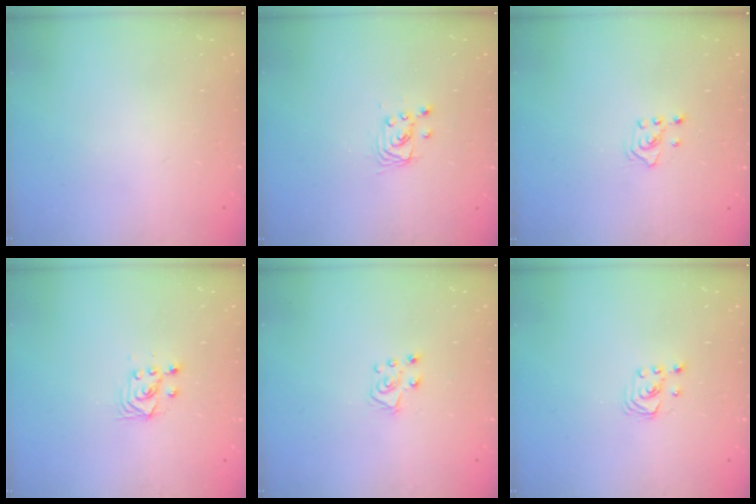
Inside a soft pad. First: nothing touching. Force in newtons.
{"total": 2.8, "press": 2.8, "slide": 0.2}
{"total": 2.0, "press": 1.8, "slide": 0.9}
{"total": 3.7, "press": 3.4, "slide": 1.6}
{"total": 6.8, "press": 6.8, "slide": 0.4}
{"total": 1.9, "press": 1.9, "slide": 0.2}